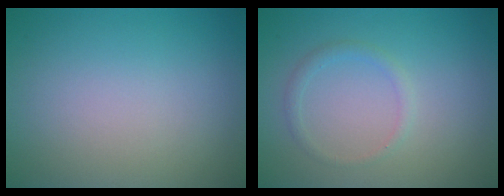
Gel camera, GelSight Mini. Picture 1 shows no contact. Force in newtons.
{"total": 1.2, "press": 1.2, "slide": 0.1}